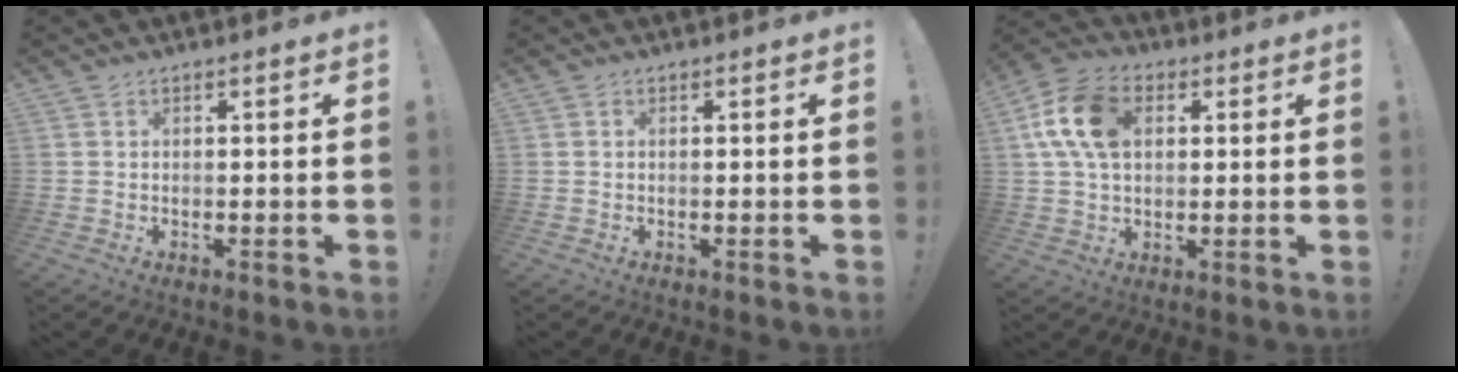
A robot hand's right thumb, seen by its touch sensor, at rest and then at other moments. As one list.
[{"total": 0.0}, {"total": 14.3, "force": [3.6, 9.6, 9.9], "torque": [-0.182, 0.008, 0.070]}]